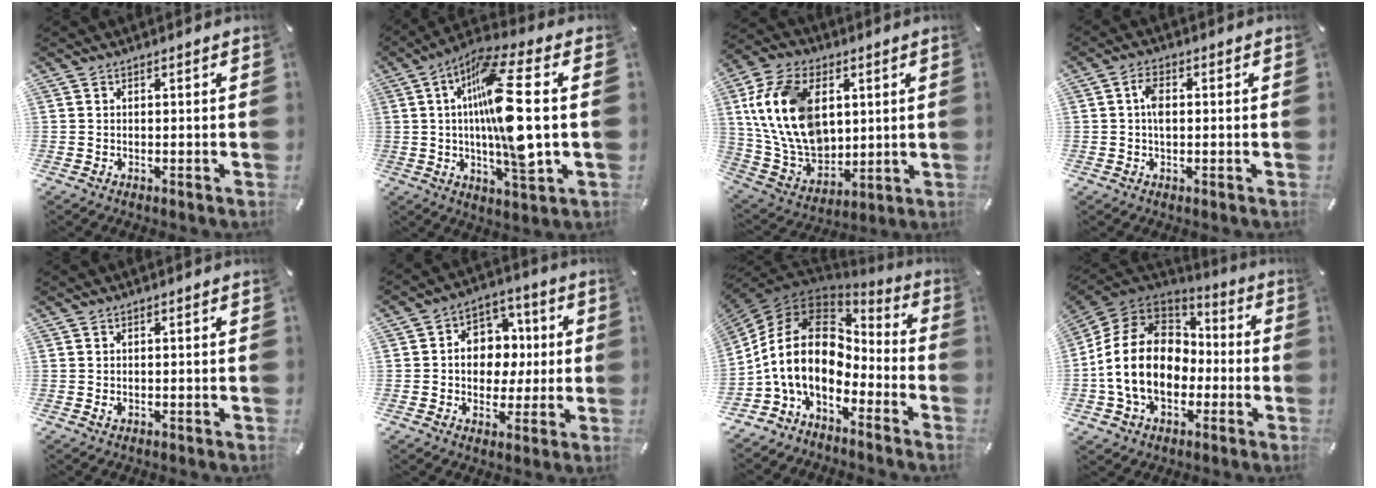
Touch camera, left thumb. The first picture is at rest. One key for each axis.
{"total": 18.1, "fx": 1.6, "fy": 4.1, "fz": 17.5, "tx": -0.342, "ty": -0.019, "tz": 0.009}
{"total": 19.1, "fx": 4.8, "fy": 13.3, "fz": 12.9, "tx": -0.292, "ty": -0.010, "tz": 0.088}
{"total": 3.9, "fx": 0.3, "fy": 2.1, "fz": 3.2, "tx": -0.057, "ty": 0.004, "tz": 0.001}
{"total": 0.7, "fx": -0.1, "fy": 0.4, "fz": 0.6, "tx": -0.011, "ty": 0.001, "tz": -0.002}
{"total": 10.2, "fx": 0.0, "fy": 9.2, "fz": 4.4, "tx": -0.070, "ty": 0.009, "tz": 0.006}
{"total": 17.4, "fx": -1.1, "fy": 12.1, "fz": 12.4, "tx": -0.274, "ty": 0.010, "tz": -0.020}
{"total": 18.1, "fx": -2.8, "fy": 14.0, "fz": 11.0, "tx": -0.242, "ty": 0.028, "tz": -0.048}